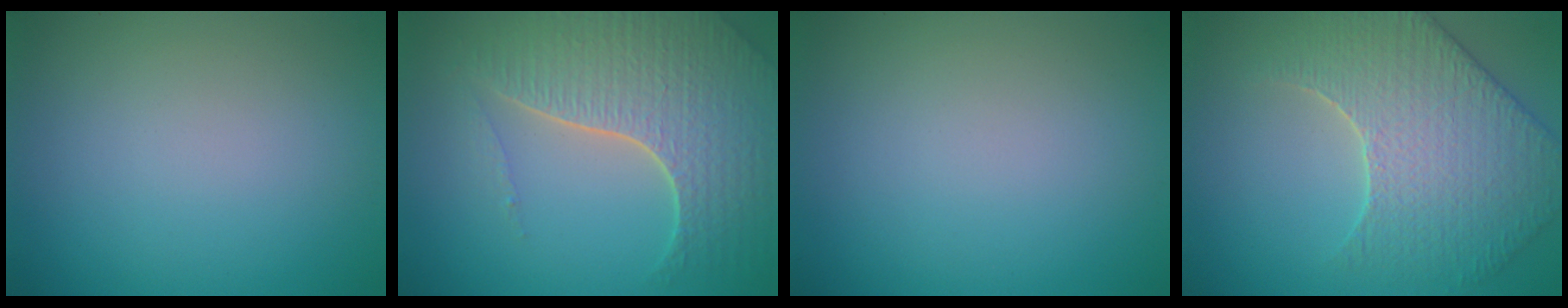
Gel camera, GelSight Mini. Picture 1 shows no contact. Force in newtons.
{"total": 7.0, "press": 5.0, "slide": 4.9}
{"total": 0.0}
{"total": 5.5, "press": 5.2, "slide": 1.8}